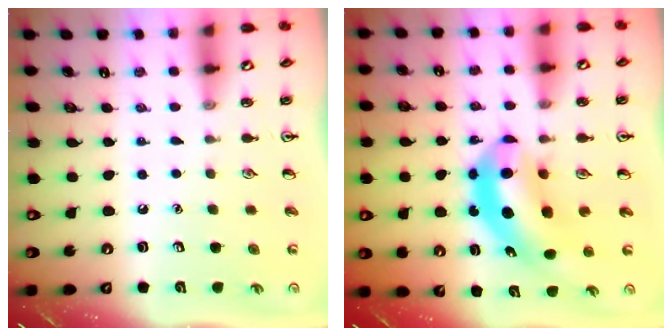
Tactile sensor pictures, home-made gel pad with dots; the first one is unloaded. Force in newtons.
{"total": 10.9, "press": 10.4, "slide": 3.1}